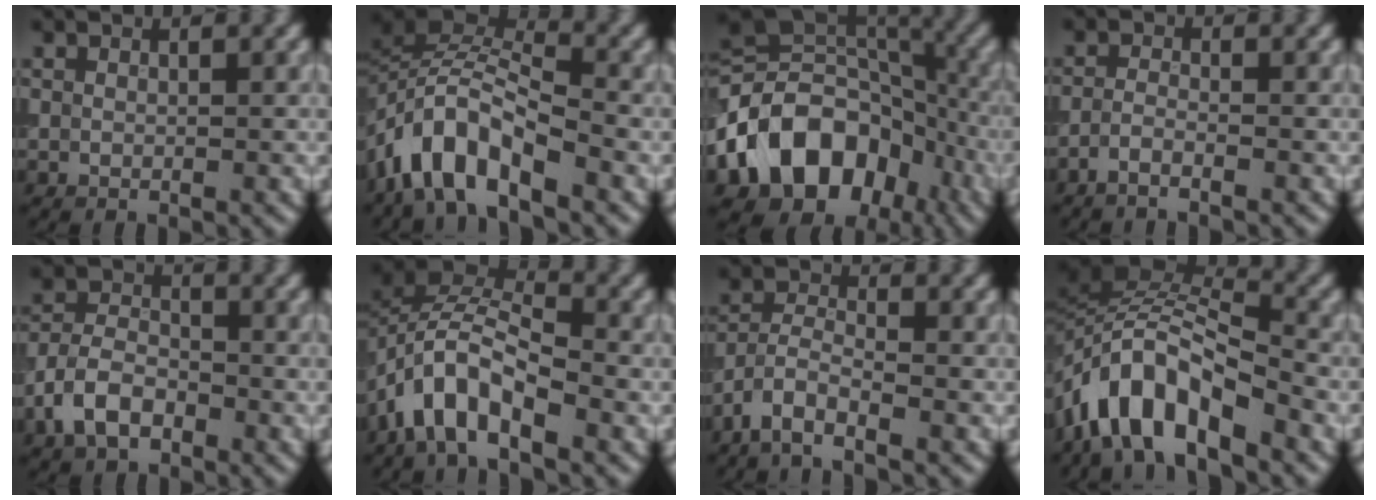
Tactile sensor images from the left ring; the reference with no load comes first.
{"total": 7.4, "force": [-4.5, 3.1, 5.1], "torque": [-0.080, 0.008, -0.095]}
{"total": 13.7, "force": [-5.3, 10.2, 7.5], "torque": [-0.138, 0.001, -0.101]}
{"total": 1.5, "force": [-1.2, 0.2, 0.9], "torque": [-0.019, 0.001, -0.030]}
{"total": 4.5, "force": [-2.4, 2.7, 2.7], "torque": [-0.051, 0.004, -0.055]}
{"total": 6.5, "force": [-3.5, 3.1, 4.6], "torque": [-0.071, 0.009, -0.075]}
{"total": 3.6, "force": [-2.8, 1.0, 2.0], "torque": [-0.042, 0.001, -0.067]}
{"total": 9.3, "force": [-5.3, 3.7, 6.6], "torque": [-0.108, 0.015, -0.108]}